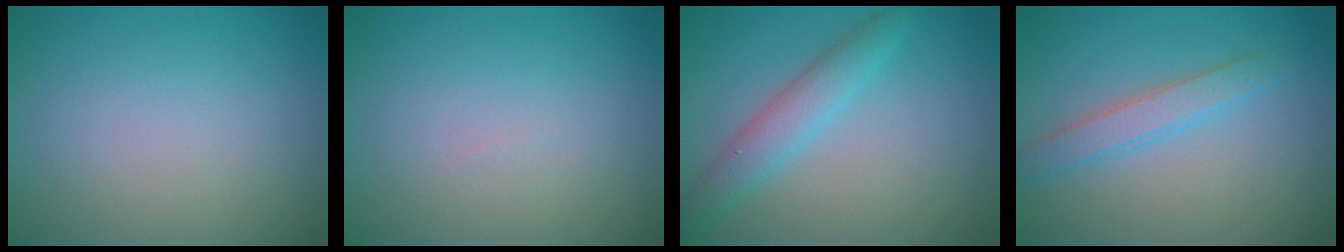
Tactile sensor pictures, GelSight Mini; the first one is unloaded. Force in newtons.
{"total": 0.0}
{"total": 3.2, "press": 3.2, "slide": 0.0}
{"total": 2.5, "press": 2.5, "slide": 0.2}